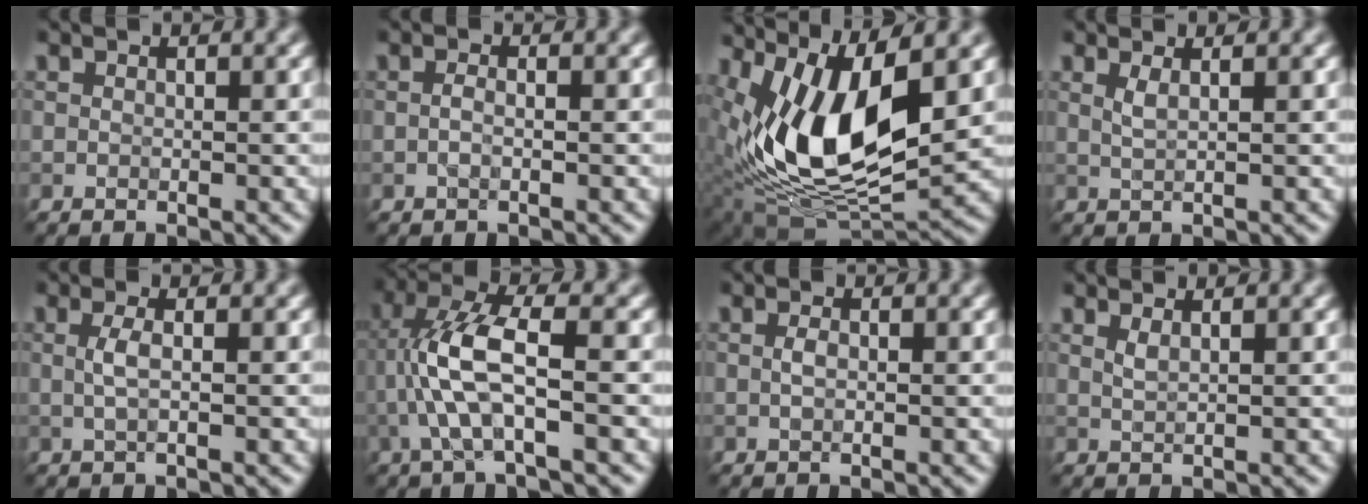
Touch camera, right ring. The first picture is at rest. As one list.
[{"total": 1.1, "force": [-0.4, 0.2, 1.0], "torque": [-0.020, 0.000, -0.008]}, {"total": 11.9, "force": [2.1, 5.4, 10.3], "torque": [-0.194, -0.013, 0.042]}, {"total": 1.4, "force": [0.6, 0.4, 1.2], "torque": [-0.019, 0.001, 0.009]}, {"total": 1.6, "force": [0.1, 0.4, 1.5], "torque": [-0.032, 0.002, 0.000]}, {"total": 6.3, "force": [-0.9, 1.5, 6.0], "torque": [-0.130, 0.017, -0.021]}, {"total": 1.0, "force": [0.0, 0.4, 0.8], "torque": [-0.020, -0.001, -0.001]}, {"total": 1.1, "force": [0.6, 0.3, 0.8], "torque": [-0.014, 0.002, 0.011]}]